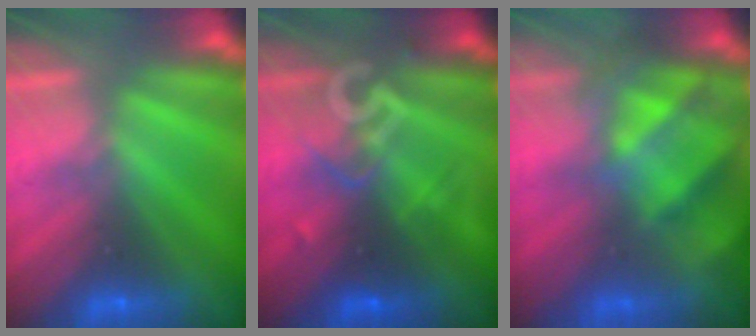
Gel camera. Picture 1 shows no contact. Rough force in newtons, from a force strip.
{"total": 2.8}
{"total": 5.1}